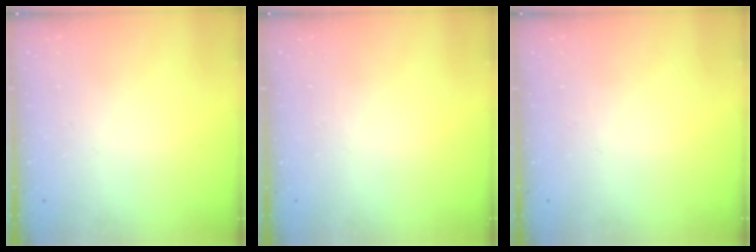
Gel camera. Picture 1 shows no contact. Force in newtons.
{"total": 0.0}
{"total": 0.0}